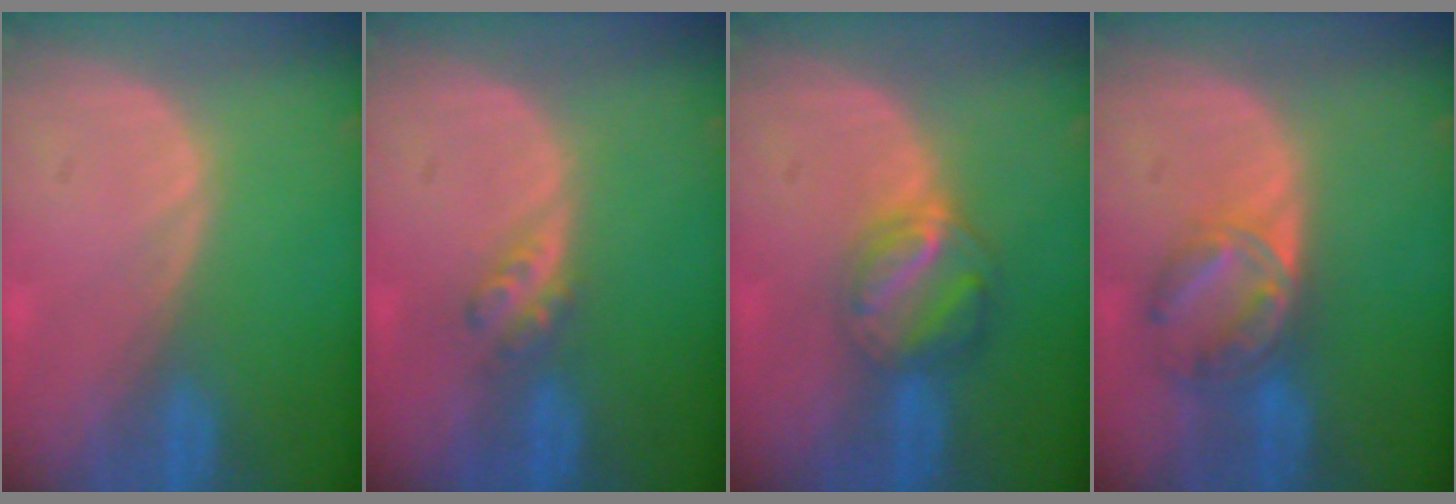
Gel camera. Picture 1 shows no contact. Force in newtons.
{"total": 2.9, "press": 2.5, "slide": 1.5}
{"total": 6.5, "press": 5.5, "slide": 3.3}
{"total": 7.2, "press": 6.0, "slide": 3.9}